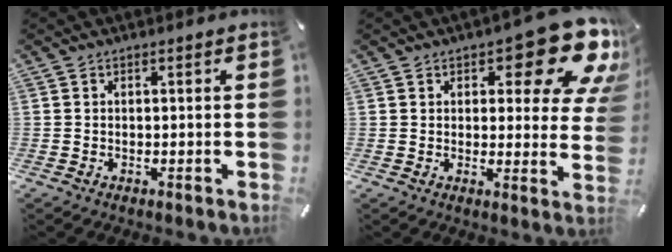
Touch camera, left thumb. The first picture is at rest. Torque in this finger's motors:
{"motor_torque": [2.50, 2.51, 1.40, -1.37, 0.09]}